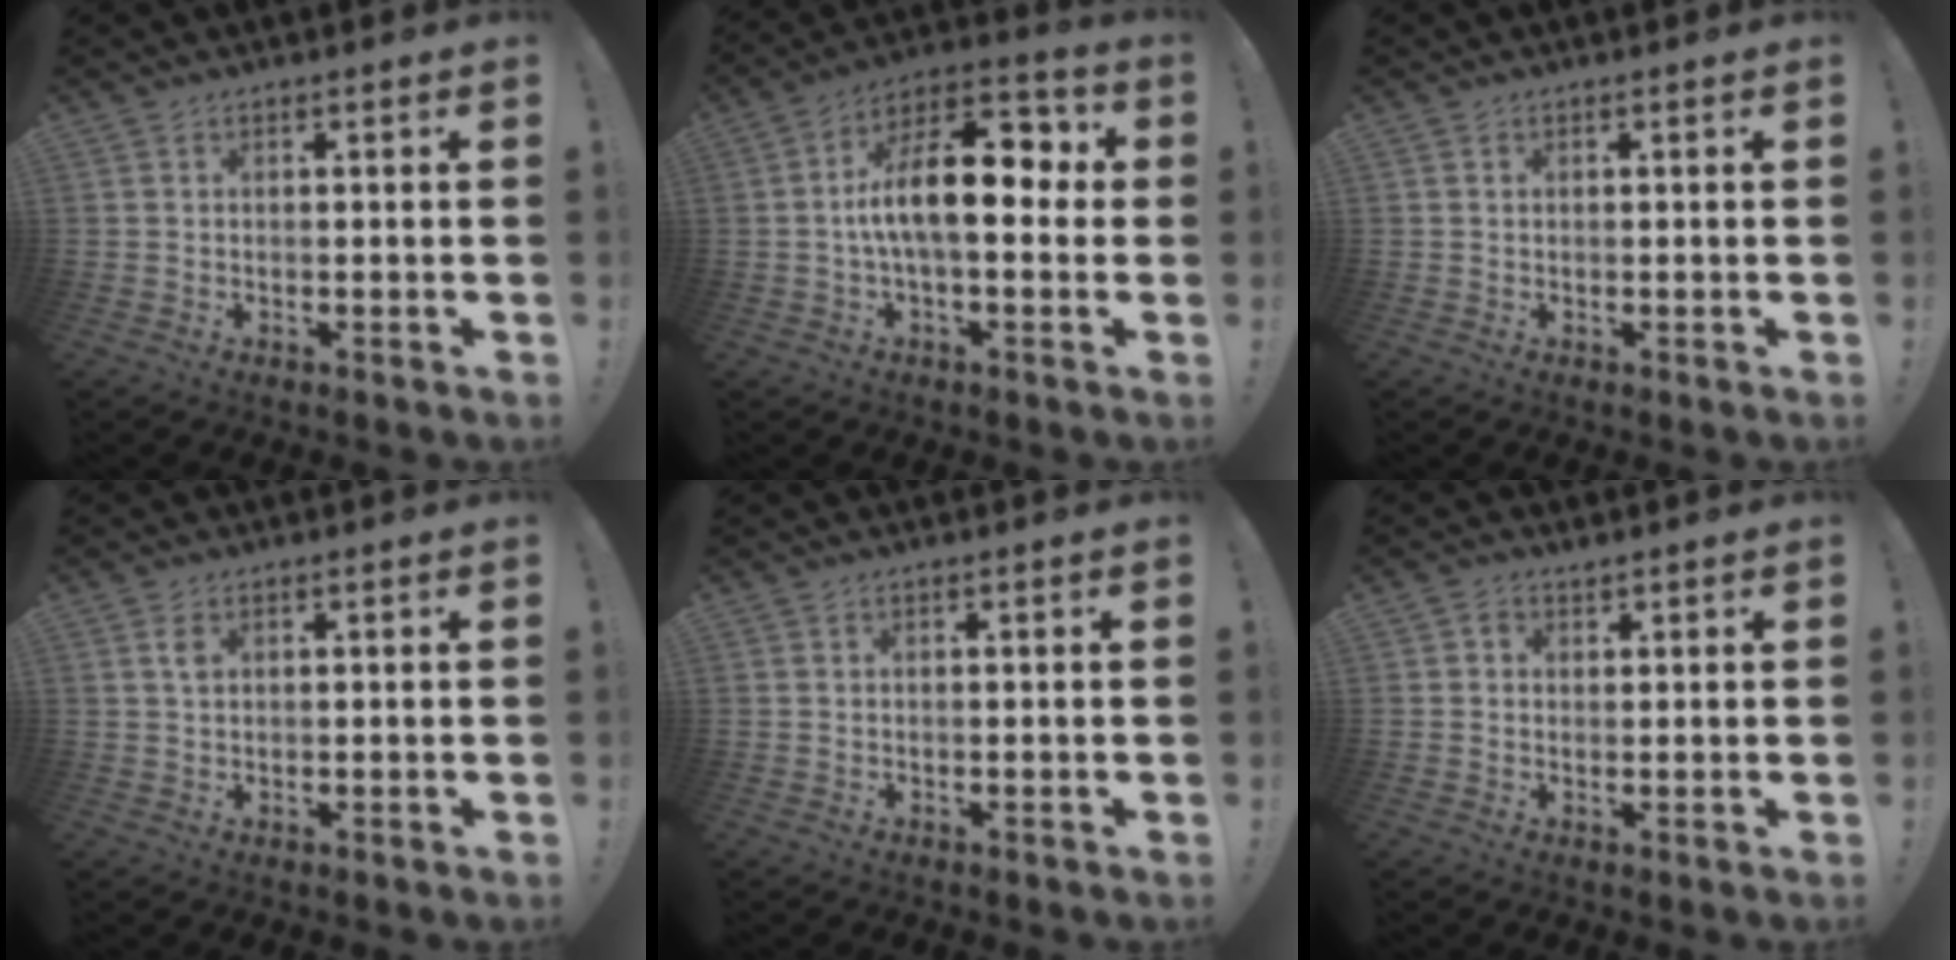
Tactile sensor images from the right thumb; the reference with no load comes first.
{"total": 17.5, "force": [0.8, 7.3, 15.9], "torque": [-0.264, 0.005, 0.007]}
{"total": 0.0}
{"total": 2.2, "force": [1.0, 1.2, 1.6], "torque": [-0.021, -0.005, 0.014]}
{"total": 0.5, "force": [-0.2, -0.3, -0.4], "torque": [0.008, -0.002, -0.002]}
{"total": 1.4, "force": [0.9, 1.1, 0.3], "torque": [-0.006, -0.002, 0.016]}